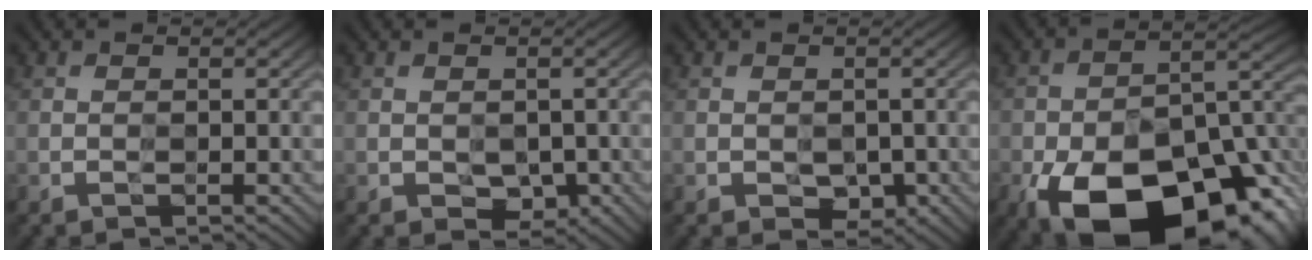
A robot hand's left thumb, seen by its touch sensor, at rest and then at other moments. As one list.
[{"total": 1.2, "force": [0.0, 1.1, 0.6], "torque": [-0.015, 0.000, 0.000]}, {"total": 1.0, "force": [-0.1, 0.9, 0.4], "torque": [-0.012, 0.000, 0.000]}, {"total": 20.9, "force": [-13.2, 10.6, 12.2], "torque": [-0.190, -0.058, -0.182]}]